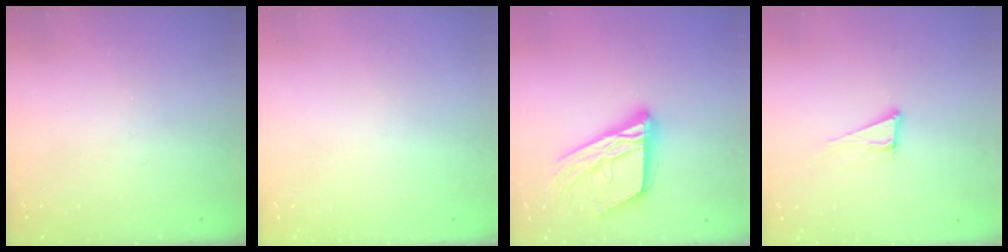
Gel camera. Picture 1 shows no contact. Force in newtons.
{"total": 0.0}
{"total": 19.6, "press": 19.4, "slide": 2.8}
{"total": 6.8, "press": 6.2, "slide": 2.8}